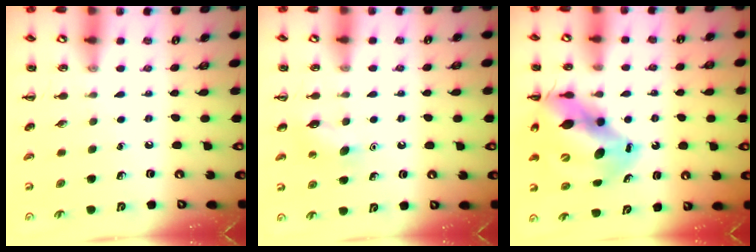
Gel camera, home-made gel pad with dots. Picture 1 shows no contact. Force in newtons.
{"total": 6.6, "press": 6.4, "slide": 1.7}
{"total": 12.6, "press": 12.2, "slide": 2.8}